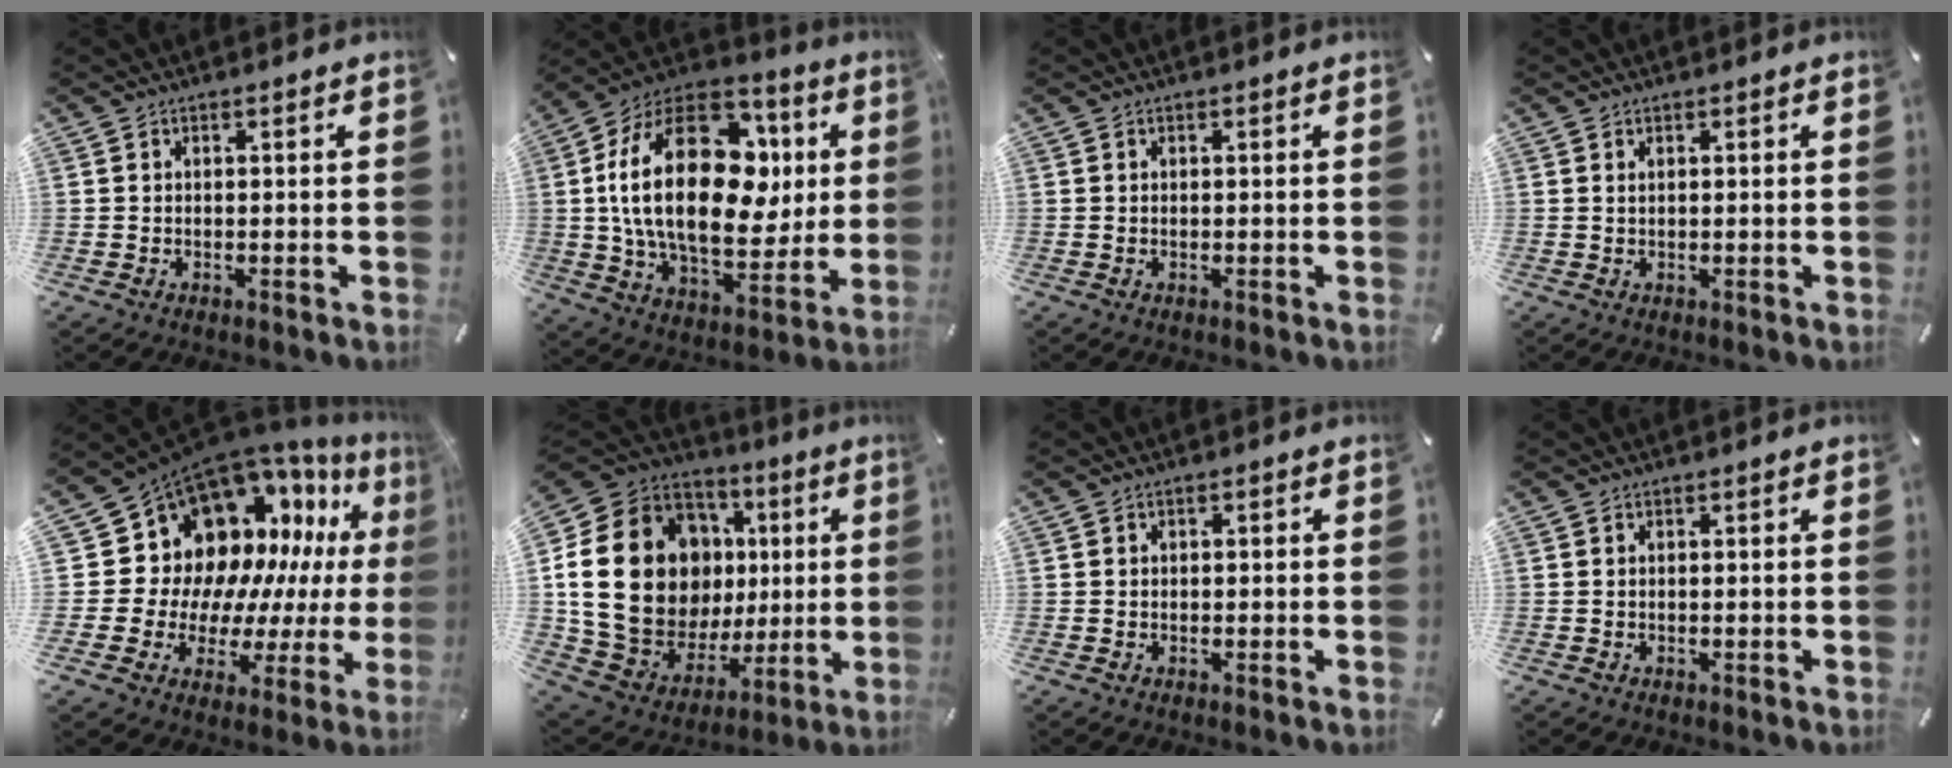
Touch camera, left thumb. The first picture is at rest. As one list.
[{"total": 29.5, "force": [3.8, 18.3, 22.8], "torque": [-0.438, -0.003, 0.068]}, {"total": 0.0}, {"total": 0.7, "force": [0.3, 0.2, 0.6], "torque": [-0.011, 0.000, 0.005]}, {"total": 17.5, "force": [9.7, 12.6, 7.3], "torque": [-0.113, -0.121, 0.198]}, {"total": 26.3, "force": [5.5, 19.9, 16.2], "torque": [-0.334, -0.037, 0.131]}, {"total": 0.9, "force": [-0.1, 0.9, 0.2], "torque": [-0.004, 0.006, -0.005]}, {"total": 0.0}]